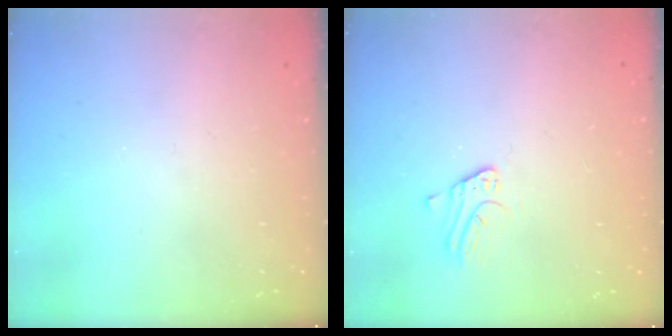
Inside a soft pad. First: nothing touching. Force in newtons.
{"total": 3.0, "press": 3.0, "slide": 0.3}